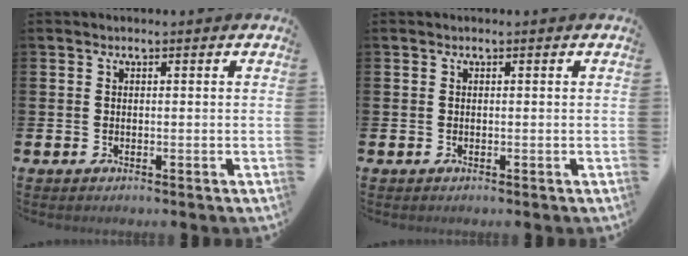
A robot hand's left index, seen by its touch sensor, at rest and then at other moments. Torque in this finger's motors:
{"motor_torque": [-0.05, -0.04, 0.00, 0.00]}